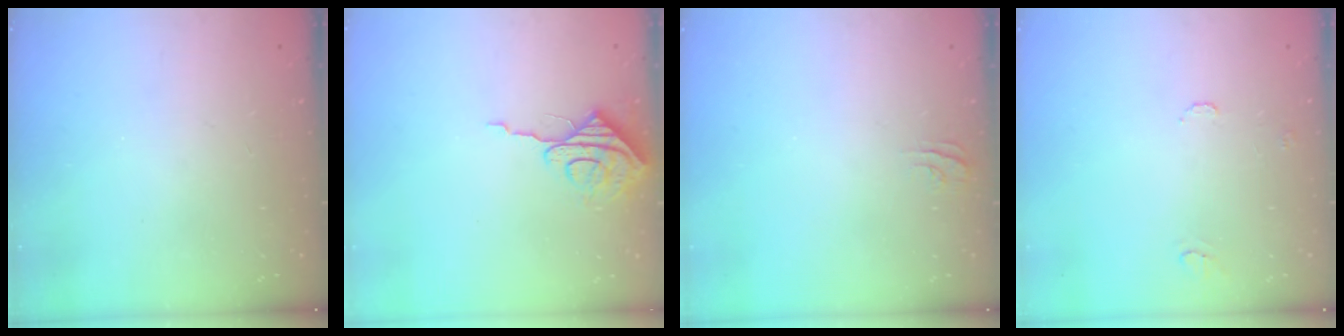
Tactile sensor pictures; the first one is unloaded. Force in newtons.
{"total": 8.2, "press": 8.2, "slide": 0.5}
{"total": 4.2, "press": 4.2, "slide": 0.3}
{"total": 6.0, "press": 6.0, "slide": 0.6}